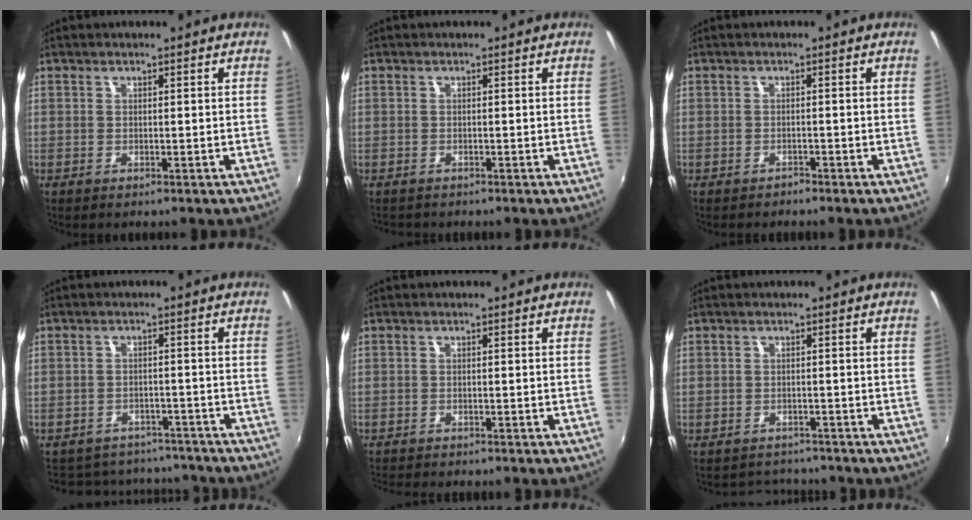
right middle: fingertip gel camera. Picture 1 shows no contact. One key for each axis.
{"total": 1.2, "fx": -1.0, "fy": 0.6, "fz": 0.0, "tx": -0.005, "ty": -0.001, "tz": -0.018}
{"total": 1.1, "fx": -1.1, "fy": 0.2, "fz": 0.0, "tx": -0.003, "ty": -0.001, "tz": -0.018}
{"total": 12.6, "fx": -10.8, "fy": 5.8, "fz": 2.9, "tx": -0.072, "ty": 0.032, "tz": -0.136}
{"total": 4.0, "fx": -3.8, "fy": 0.5, "fz": 1.2, "tx": -0.035, "ty": -0.017, "tz": -0.063}
{"total": 3.9, "fx": -3.3, "fy": 2.0, "fz": -0.3, "tx": -0.001, "ty": 0.014, "tz": -0.054}